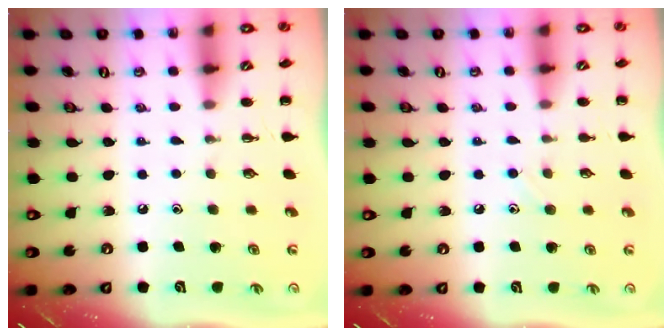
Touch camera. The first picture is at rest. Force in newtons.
{"total": 4.9, "press": 4.6, "slide": 1.7}